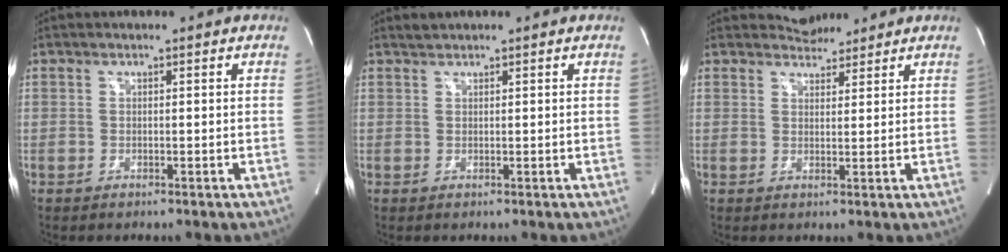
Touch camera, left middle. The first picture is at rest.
{"total": 0.8, "force": [0.8, 0.1, 0.0], "torque": [-0.008, 0.007, 0.020]}
{"total": 3.2, "force": [3.0, 0.9, -0.1], "torque": [-0.004, 0.008, 0.050]}